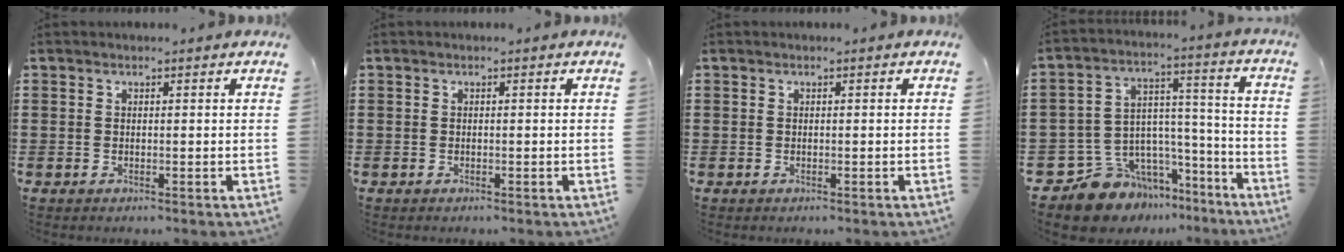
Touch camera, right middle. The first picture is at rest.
{"total": 0.0}
{"total": 0.0}
{"total": 10.1, "force": [-8.1, 5.9, 1.0], "torque": [-0.045, 0.011, -0.150]}